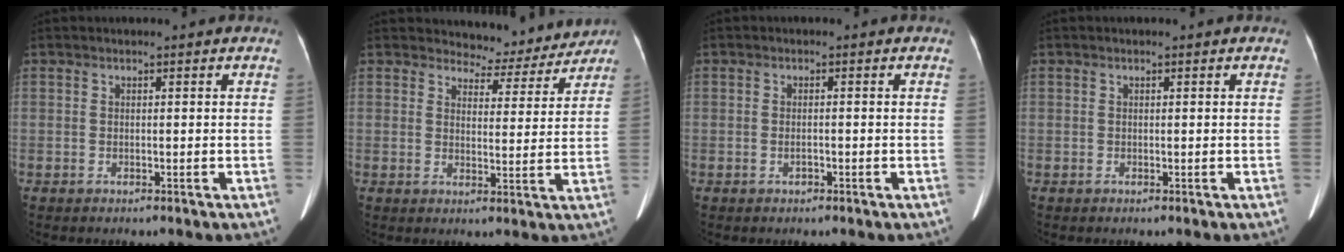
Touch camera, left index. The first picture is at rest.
{"total": 7.3, "force": [6.8, 2.5, -0.3], "torque": [0.013, -0.003, 0.077]}
{"total": 0.9, "force": [-0.4, 0.4, 0.7], "torque": [-0.018, -0.001, -0.005]}
{"total": 0.0}